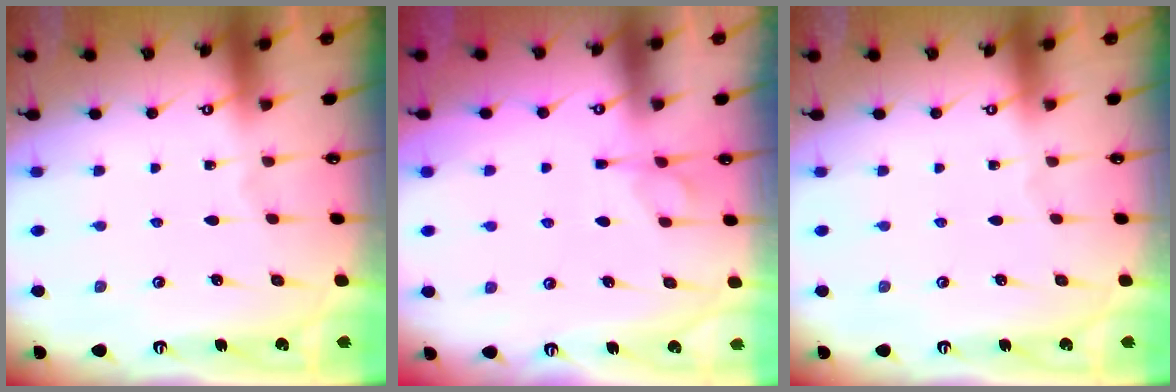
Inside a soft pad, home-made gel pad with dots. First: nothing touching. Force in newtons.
{"total": 1.3, "press": 0.4, "slide": 1.2}
{"total": 0.0}